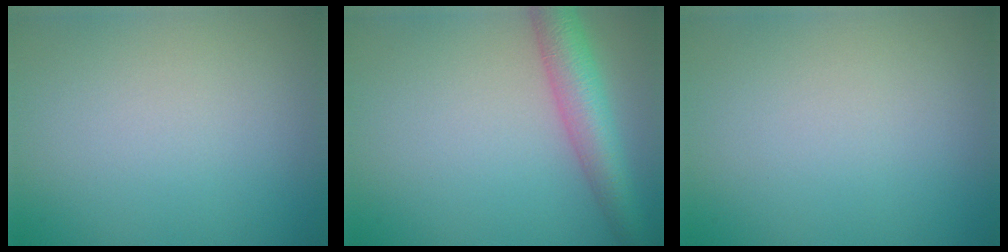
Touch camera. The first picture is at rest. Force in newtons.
{"total": 5.3, "press": 5.3, "slide": 0.2}
{"total": 0.0}